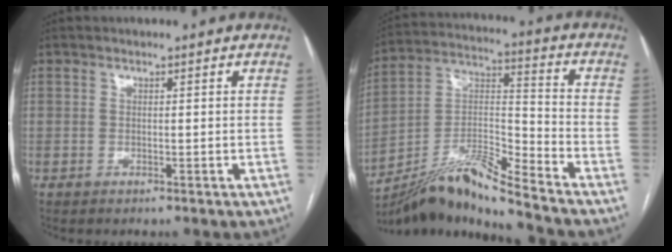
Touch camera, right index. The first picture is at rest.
{"total": 13.2, "force": [-11.7, -1.4, 5.9], "torque": [-0.117, 0.018, -0.211]}